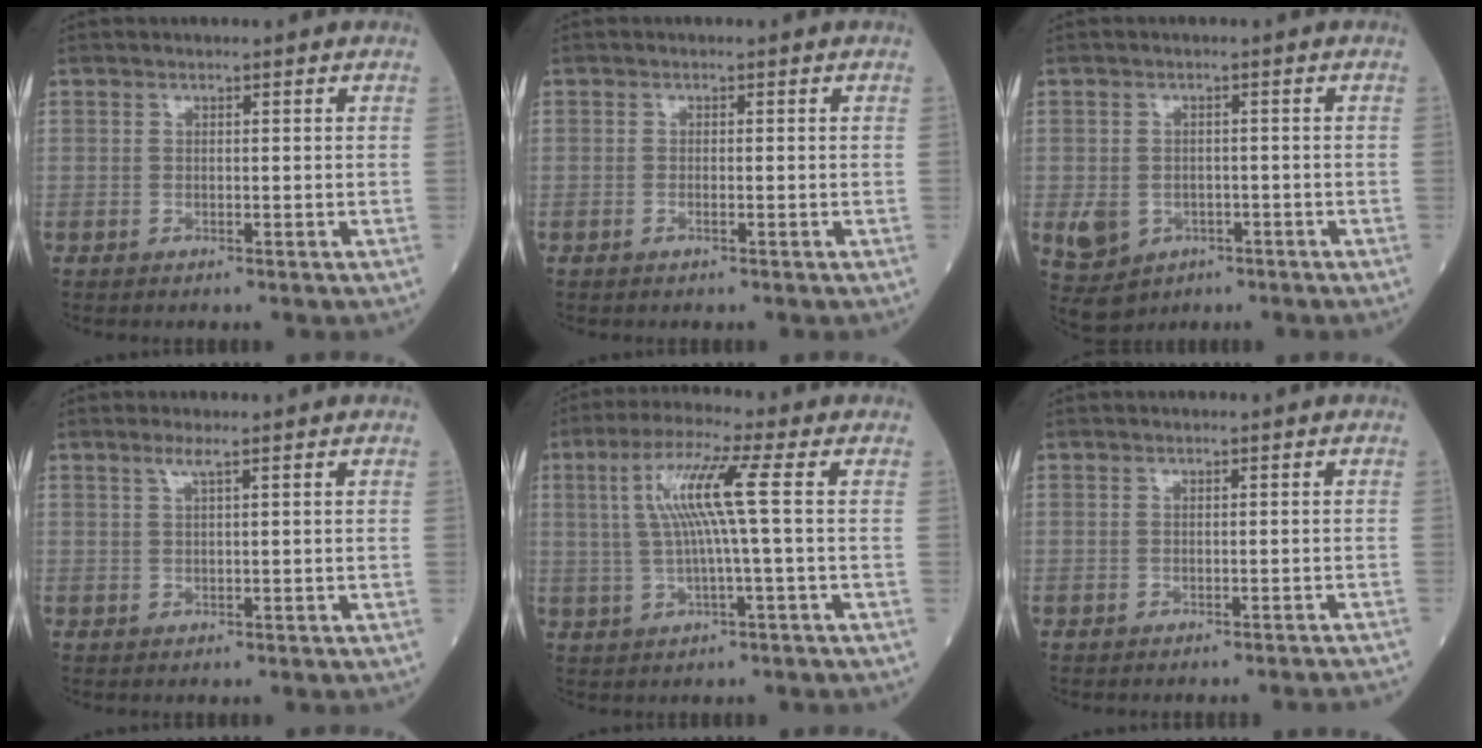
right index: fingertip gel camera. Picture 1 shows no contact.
{"total": 0.8, "force": [-0.4, 0.0, 0.7], "torque": [-0.016, -0.001, -0.006]}
{"total": 5.7, "force": [-2.1, 4.8, 2.3], "torque": [-0.048, 0.003, -0.022]}
{"total": 1.5, "force": [0.9, -0.2, 1.2], "torque": [-0.031, 0.002, 0.019]}
{"total": 8.6, "force": [1.4, -0.8, 8.4], "torque": [-0.168, 0.016, 0.029]}
{"total": 4.9, "force": [-4.7, -0.7, 1.2], "torque": [-0.005, -0.012, -0.051]}